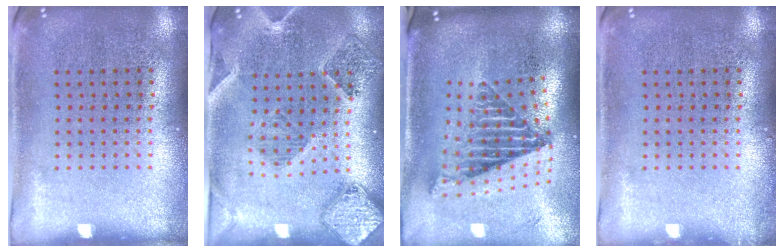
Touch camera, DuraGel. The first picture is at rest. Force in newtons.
{"total": 1.6, "press": 1.5, "slide": 0.4}
{"total": 2.6, "press": 1.7, "slide": 1.9}
{"total": 0.6, "press": 0.6, "slide": 0.2}